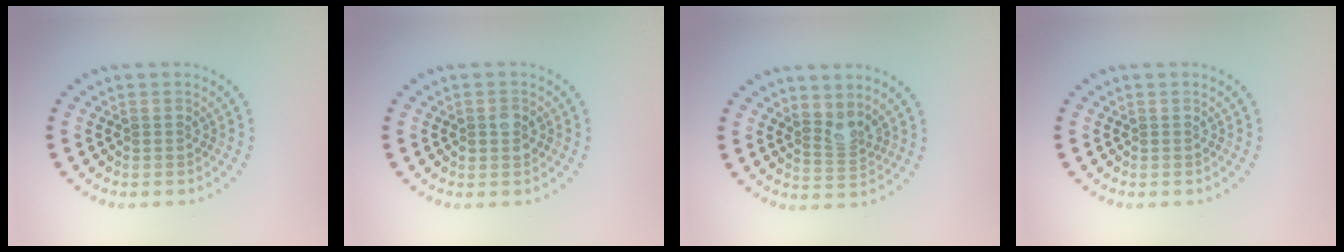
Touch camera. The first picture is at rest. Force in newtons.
{"total": 1.5, "press": 1.5, "slide": 0.2}
{"total": 2.2, "press": 1.6, "slide": 1.4}
{"total": 0.0}